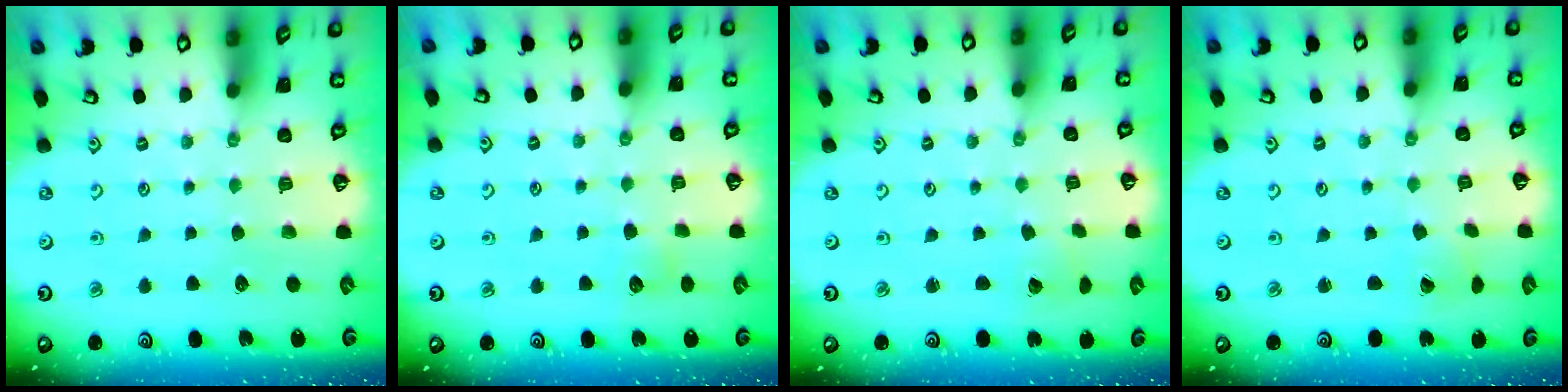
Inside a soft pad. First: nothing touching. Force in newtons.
{"total": 3.7, "press": 3.7, "slide": 0.4}
{"total": 1.8, "press": 1.8, "slide": 0.2}
{"total": 0.9, "press": 0.9, "slide": 0.1}